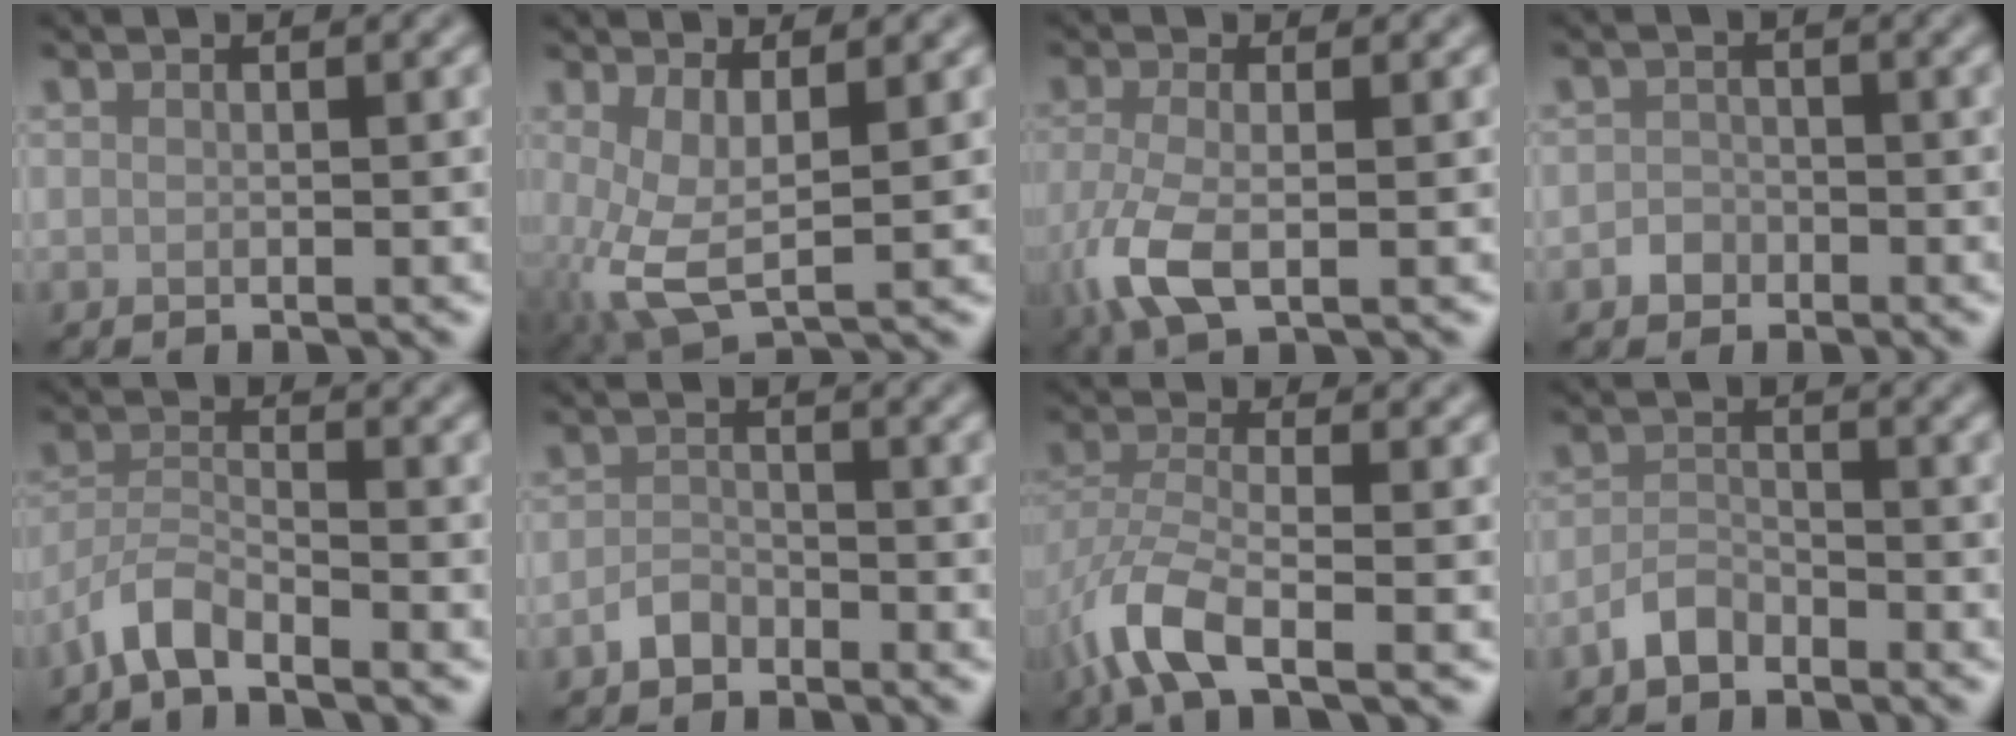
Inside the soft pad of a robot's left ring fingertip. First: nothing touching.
{"total": 5.0, "force": [0.1, 2.0, 4.6], "torque": [-0.106, -0.006, 0.004]}
{"total": 4.8, "force": [-1.4, 2.1, 4.1], "torque": [-0.104, -0.009, -0.030]}
{"total": 1.6, "force": [-0.9, 1.3, 0.3], "torque": [0.004, 0.003, -0.018]}
{"total": 3.2, "force": [-2.7, 0.7, 1.6], "torque": [-0.032, 0.005, -0.064]}
{"total": 2.0, "force": [-1.5, 1.2, 0.5], "torque": [-0.007, 0.006, -0.032]}
{"total": 5.6, "force": [-3.0, 2.1, 4.3], "torque": [-0.098, -0.008, -0.073]}
{"total": 2.3, "force": [-1.9, 1.1, 0.8], "torque": [-0.014, 0.008, -0.041]}